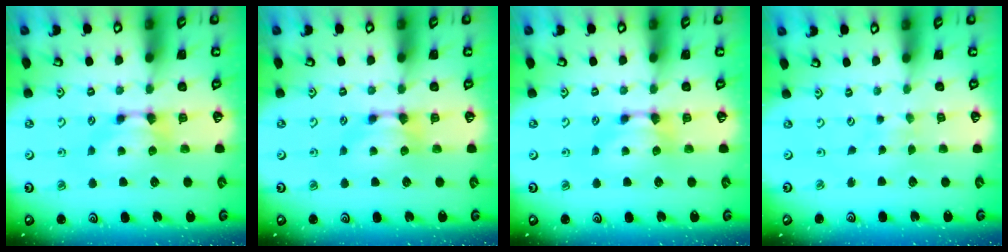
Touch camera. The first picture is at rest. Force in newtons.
{"total": 0.0}
{"total": 0.0}
{"total": 4.7, "press": 4.7, "slide": 0.1}